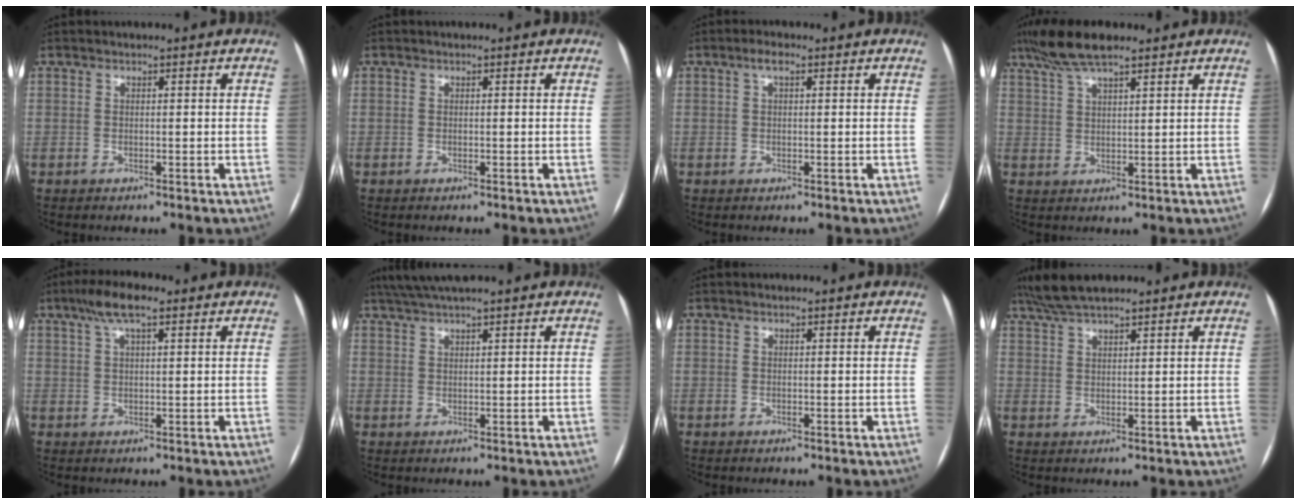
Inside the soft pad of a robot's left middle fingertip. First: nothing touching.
{"total": 0.0}
{"total": 1.8, "force": [0.8, 0.5, 1.5], "torque": [-0.030, 0.012, 0.015]}
{"total": 8.0, "force": [6.1, 1.4, 5.0], "torque": [-0.101, 0.026, 0.111]}
{"total": 5.8, "force": [3.6, 1.3, 4.5], "torque": [-0.091, 0.021, 0.063]}
{"total": 6.7, "force": [5.6, -0.2, 3.7], "torque": [-0.062, 0.040, 0.096]}
{"total": 0.0}
{"total": 7.3, "force": [6.2, 1.2, 3.6], "torque": [-0.067, 0.032, 0.114]}